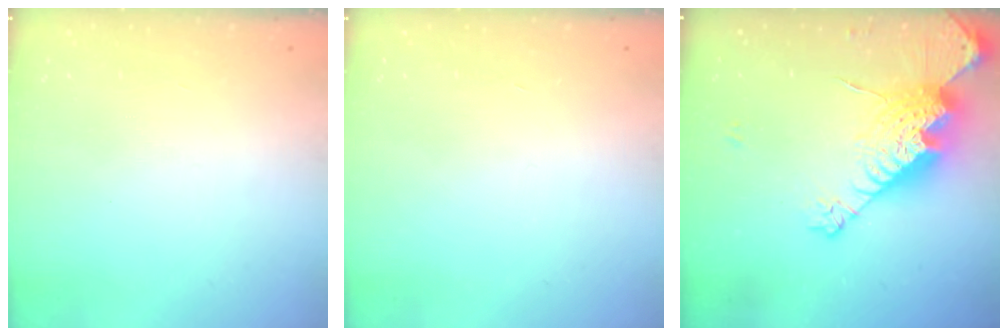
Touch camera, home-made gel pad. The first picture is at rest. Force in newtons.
{"total": 0.9, "press": 0.9, "slide": 0.2}
{"total": 17.5, "press": 17.4, "slide": 1.3}